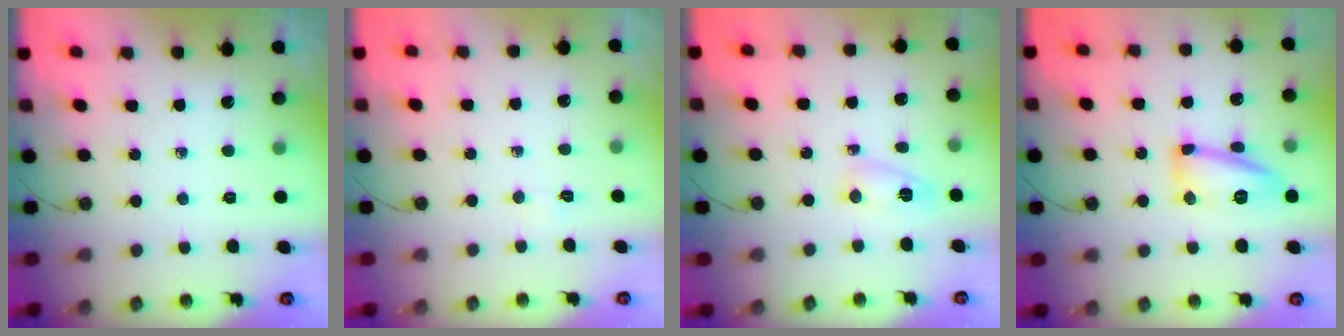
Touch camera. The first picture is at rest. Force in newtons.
{"total": 2.1, "press": 1.6, "slide": 1.4}
{"total": 4.0, "press": 4.0, "slide": 0.4}
{"total": 13.2, "press": 13.1, "slide": 1.3}